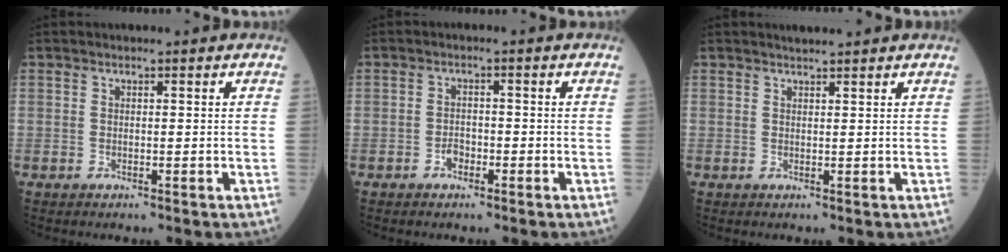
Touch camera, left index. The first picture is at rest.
{"total": 1.8, "force": [-1.2, 1.1, 0.9], "torque": [-0.013, 0.003, -0.021]}
{"total": 1.7, "force": [1.6, -0.1, 0.5], "torque": [-0.009, 0.009, 0.031]}